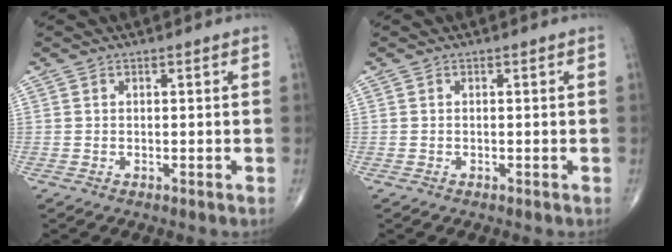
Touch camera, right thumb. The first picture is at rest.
{"total": 0.0}